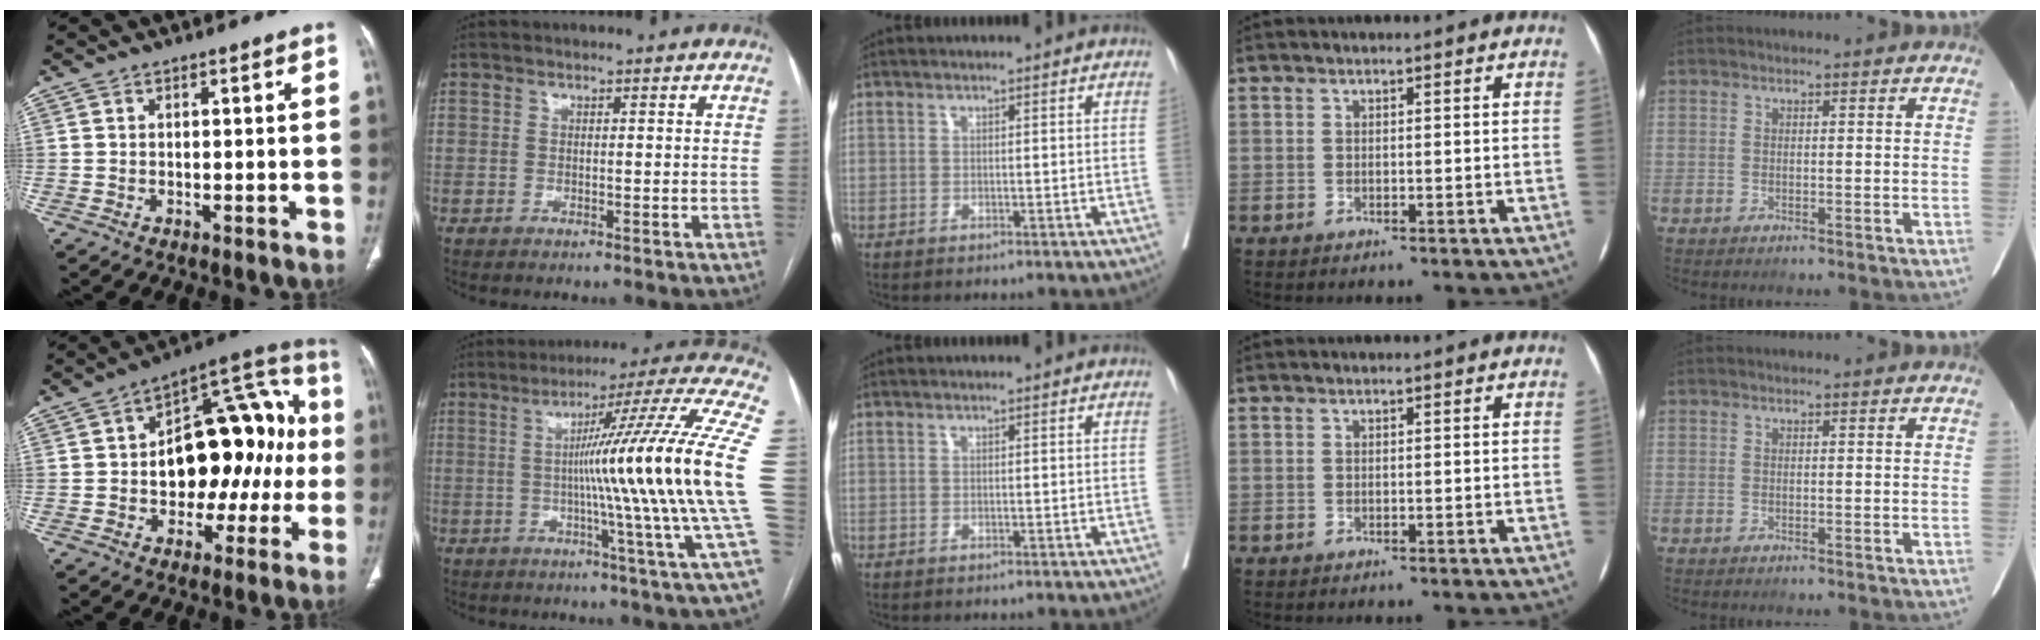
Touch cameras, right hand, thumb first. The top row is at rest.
{"thumb": {"total": 22.2, "force": [-0.5, 13.3, 17.8], "torque": [-0.201, 0.049, -0.003]}, "index": {"total": 21.1, "force": [-0.7, -4.0, 20.7], "torque": [-0.260, -0.010, -0.030]}}